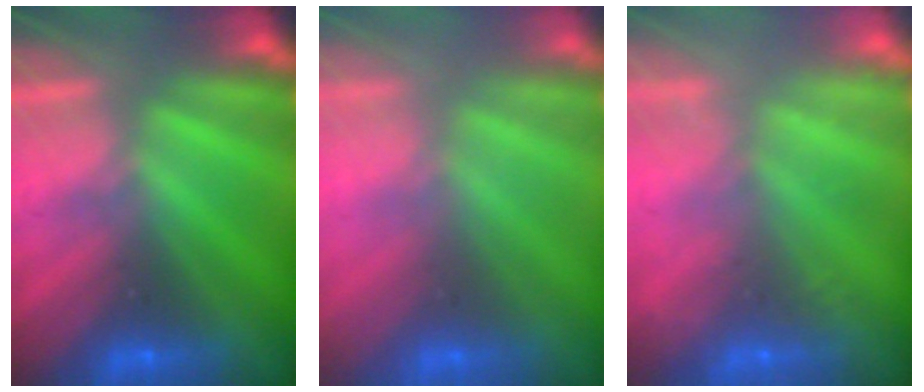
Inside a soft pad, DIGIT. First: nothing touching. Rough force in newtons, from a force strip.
{"total": 3.5}
{"total": 5.6}